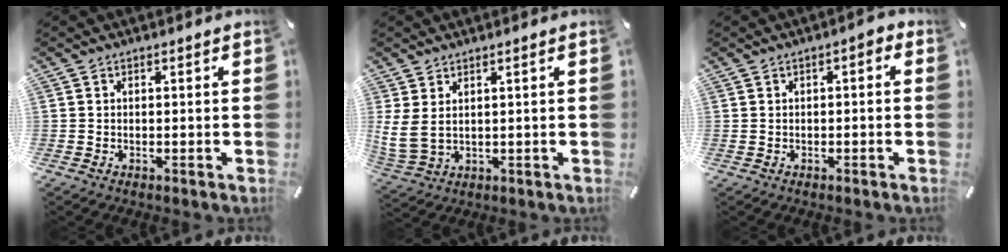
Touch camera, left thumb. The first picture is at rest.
{"total": 5.5, "force": [2.5, 2.9, 3.9], "torque": [-0.097, -0.014, 0.047]}
{"total": 2.4, "force": [-0.7, 0.9, 2.1], "torque": [-0.036, 0.008, -0.014]}